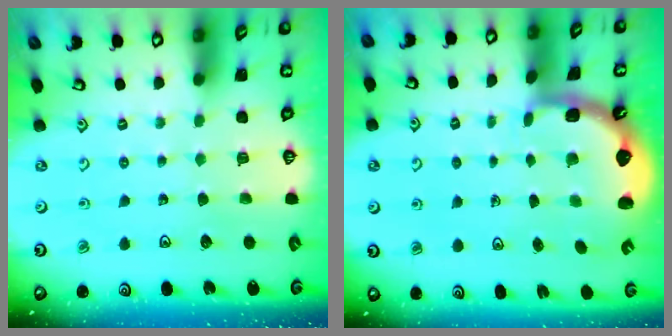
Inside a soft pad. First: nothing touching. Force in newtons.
{"total": 2.5, "press": 1.6, "slide": 1.9}